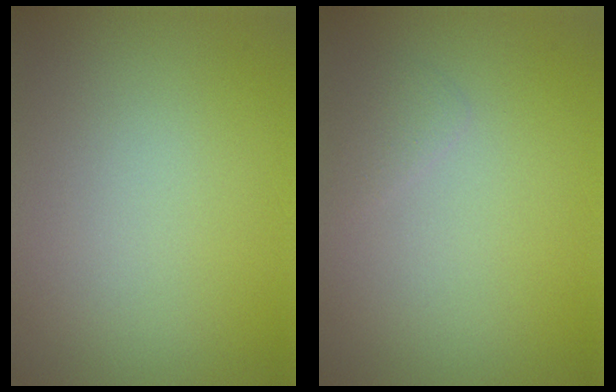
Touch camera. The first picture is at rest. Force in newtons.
{"total": 0.8, "press": 0.8, "slide": 0.0}